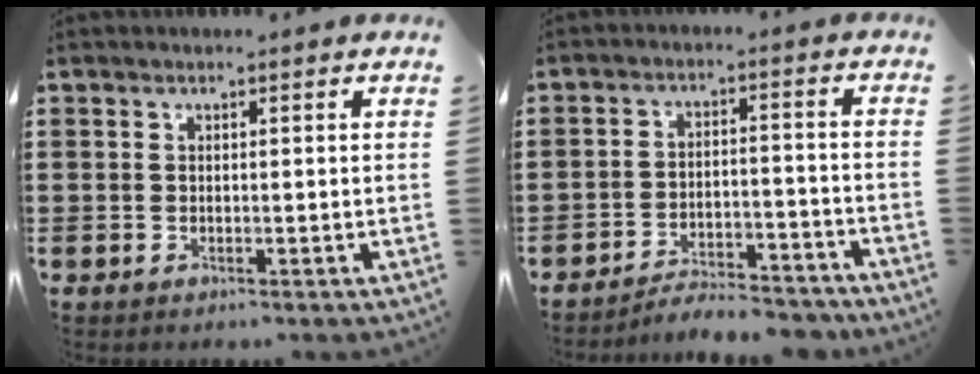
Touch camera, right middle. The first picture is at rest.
{"total": 5.4, "force": [-5.3, 0.4, 1.0], "torque": [-0.018, 0.003, -0.106]}